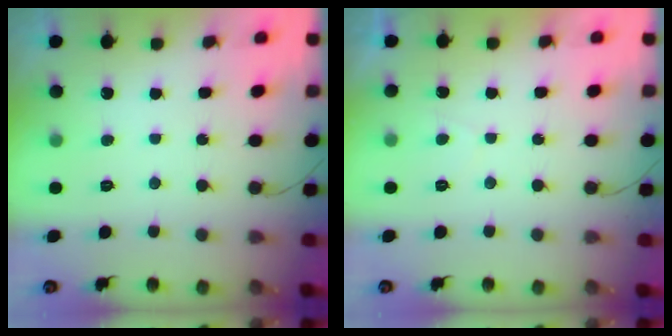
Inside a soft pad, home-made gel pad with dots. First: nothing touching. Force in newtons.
{"total": 1.0, "press": 0.8, "slide": 0.6}